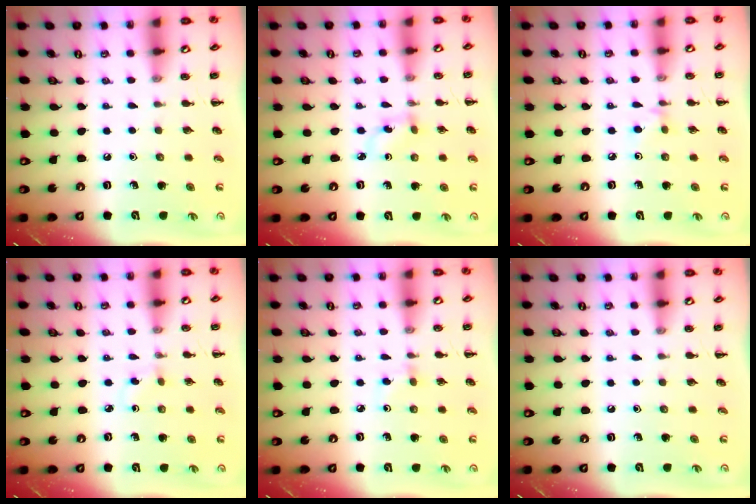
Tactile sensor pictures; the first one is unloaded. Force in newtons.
{"total": 2.6, "press": 2.3, "slide": 1.1}
{"total": 3.0, "press": 2.7, "slide": 1.2}
{"total": 1.8, "press": 1.6, "slide": 0.8}
{"total": 2.5, "press": 2.3, "slide": 1.0}
{"total": 0.0}